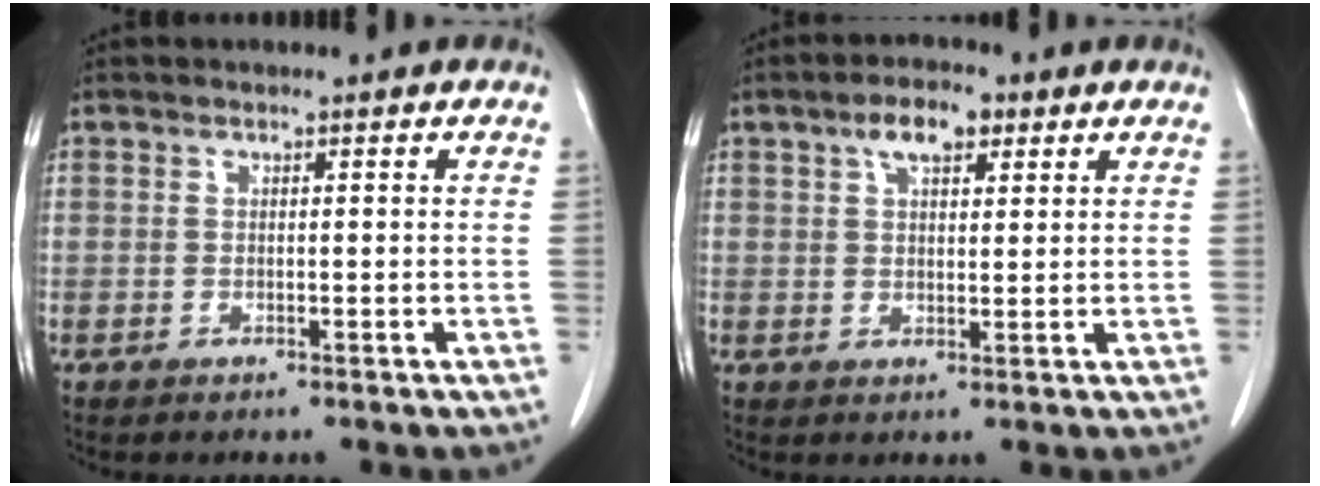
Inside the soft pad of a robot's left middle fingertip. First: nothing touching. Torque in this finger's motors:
{"motor_torque": [0.85, -0.38, 0.04, 0.03]}